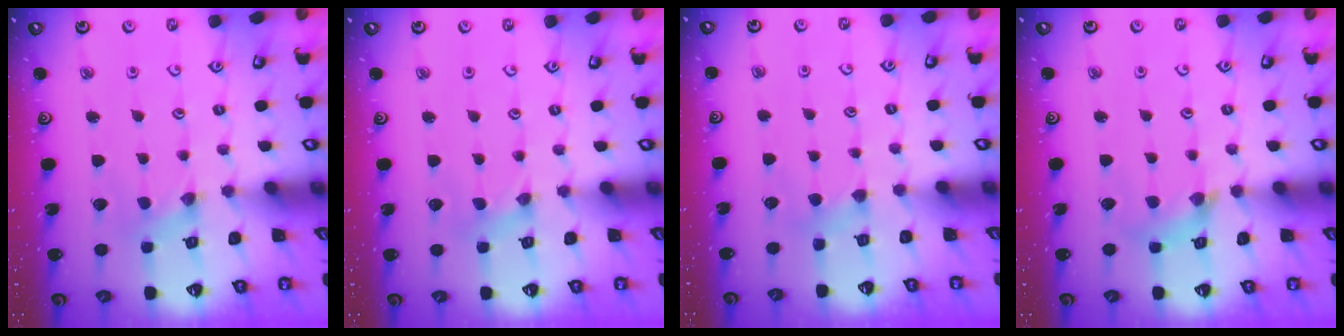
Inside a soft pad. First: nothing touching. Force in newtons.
{"total": 0.0}
{"total": 4.1, "press": 4.1, "slide": 0.6}
{"total": 6.3, "press": 6.3, "slide": 0.6}